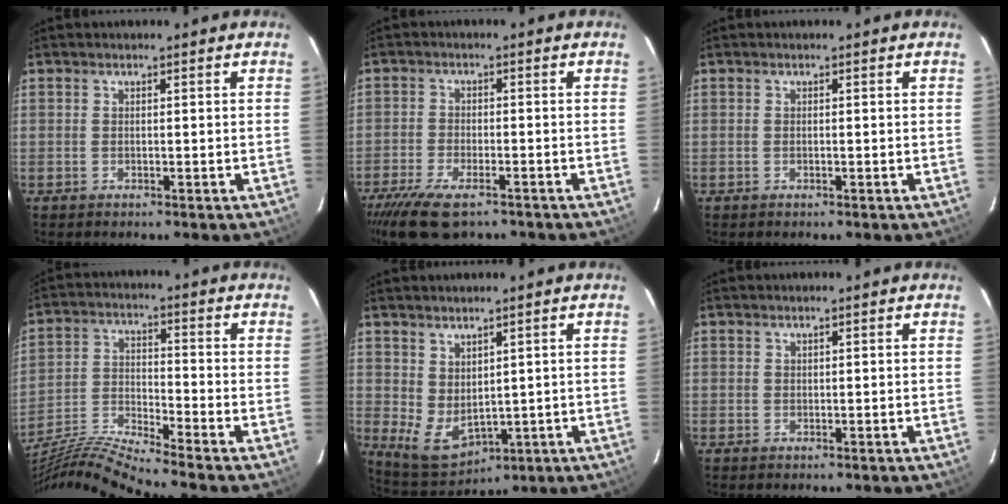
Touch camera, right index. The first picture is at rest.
{"total": 10.4, "force": [-7.6, 3.5, 6.1], "torque": [-0.147, -0.026, -0.137]}
{"total": 0.0}
{"total": 13.5, "force": [-12.1, -3.0, 5.1], "torque": [-0.108, -0.021, -0.232]}
{"total": 6.4, "force": [1.4, 4.4, 4.5], "torque": [-0.083, -0.013, 0.049]}
{"total": 0.0}